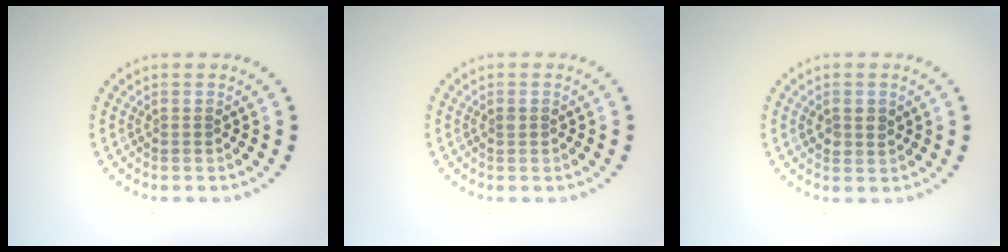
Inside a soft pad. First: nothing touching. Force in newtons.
{"total": 0.5, "press": 0.5, "slide": 0.1}
{"total": 1.6, "press": 1.5, "slide": 0.4}